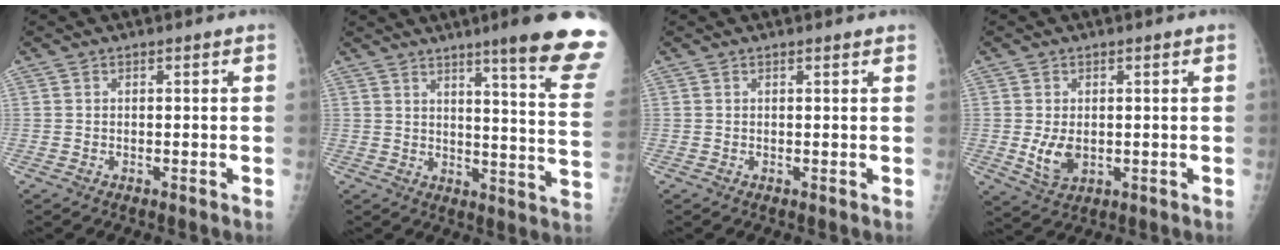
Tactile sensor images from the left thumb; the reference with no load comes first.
{"total": 18.8, "force": [13.4, 0.6, 13.2], "torque": [-0.148, -0.084, 0.165]}
{"total": 0.9, "force": [0.8, 0.1, 0.4], "torque": [-0.004, 0.001, 0.012]}
{"total": 5.2, "force": [-0.2, 3.5, 3.8], "torque": [-0.062, -0.011, 0.008]}